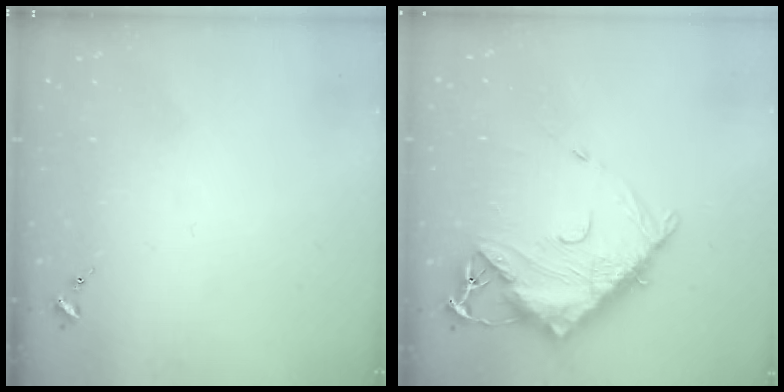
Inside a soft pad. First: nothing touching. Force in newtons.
{"total": 14.5, "press": 14.4, "slide": 1.4}